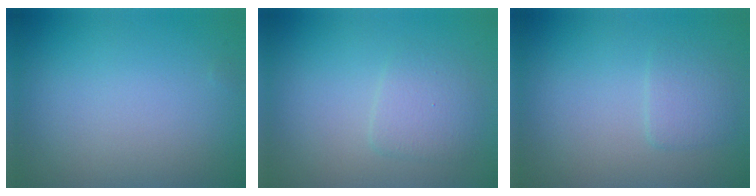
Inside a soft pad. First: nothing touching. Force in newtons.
{"total": 2.3, "press": 2.3, "slide": 0.1}
{"total": 1.6, "press": 1.6, "slide": 0.3}